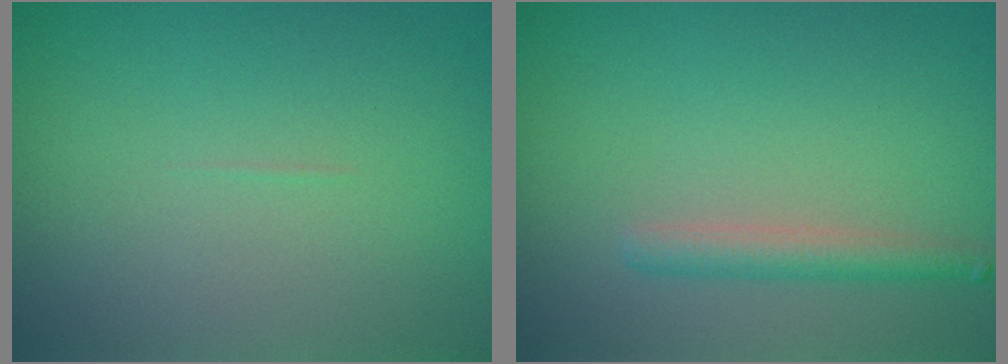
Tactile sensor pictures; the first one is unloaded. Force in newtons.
{"total": 2.2, "press": 2.2, "slide": 0.1}